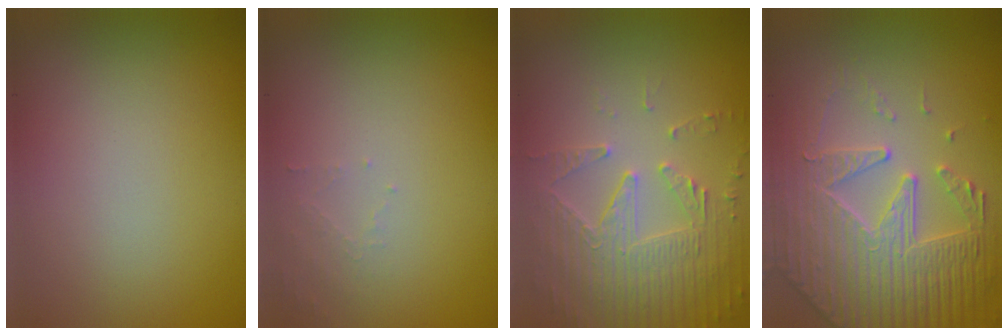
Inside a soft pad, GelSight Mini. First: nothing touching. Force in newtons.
{"total": 1.0, "press": 1.0, "slide": 0.2}
{"total": 4.2, "press": 3.6, "slide": 2.3}
{"total": 5.9, "press": 5.2, "slide": 2.8}